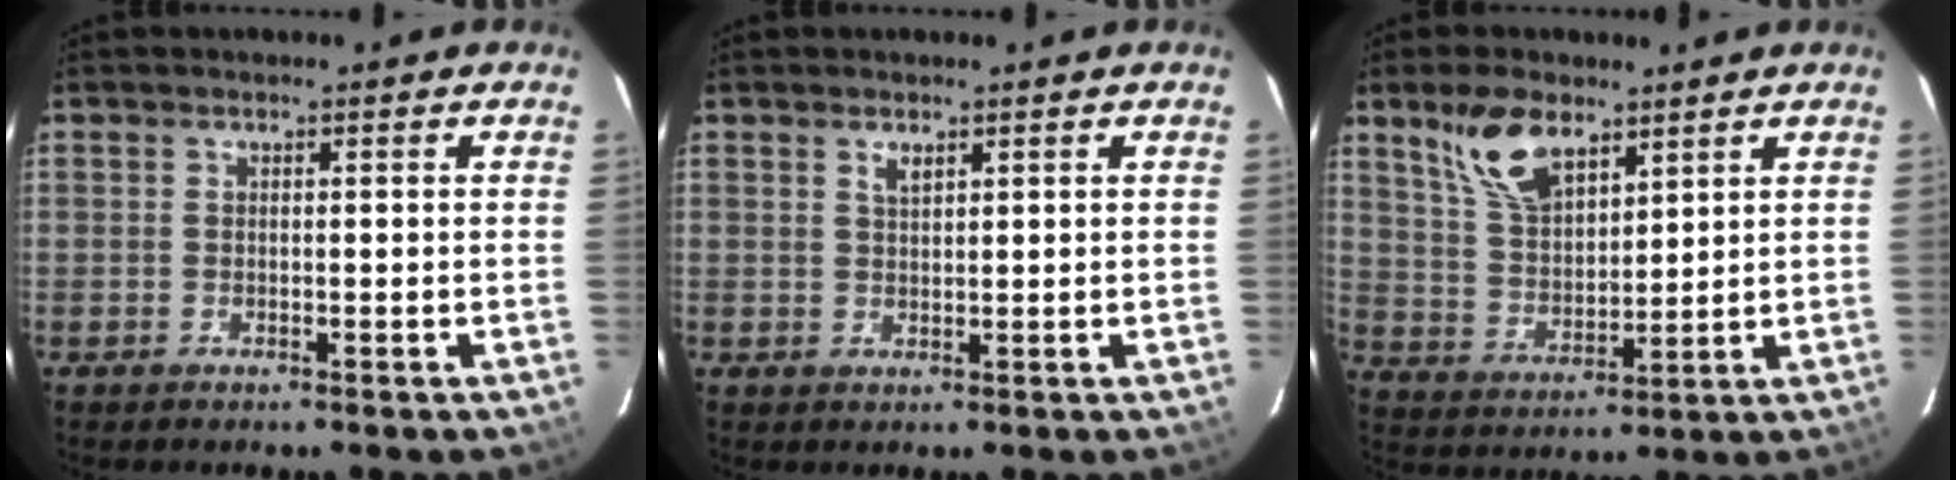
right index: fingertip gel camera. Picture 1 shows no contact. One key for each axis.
{"total": 1.7, "fx": 1.1, "fy": 0.7, "fz": 1.1, "tx": -0.019, "ty": 0.002, "tz": 0.020}
{"total": 10.4, "fx": 6.7, "fy": 4.9, "fz": 6.2, "tx": -0.118, "ty": 0.014, "tz": 0.139}